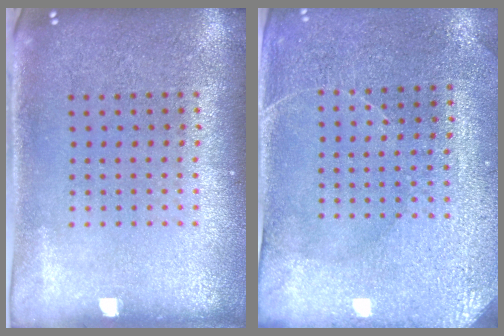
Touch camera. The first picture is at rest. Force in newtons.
{"total": 3.0, "press": 2.9, "slide": 0.6}